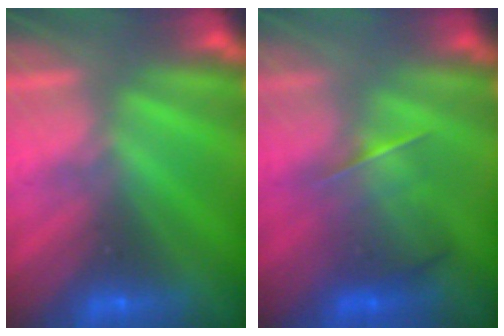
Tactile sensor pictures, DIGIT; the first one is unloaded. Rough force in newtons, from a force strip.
{"total": 2.1}